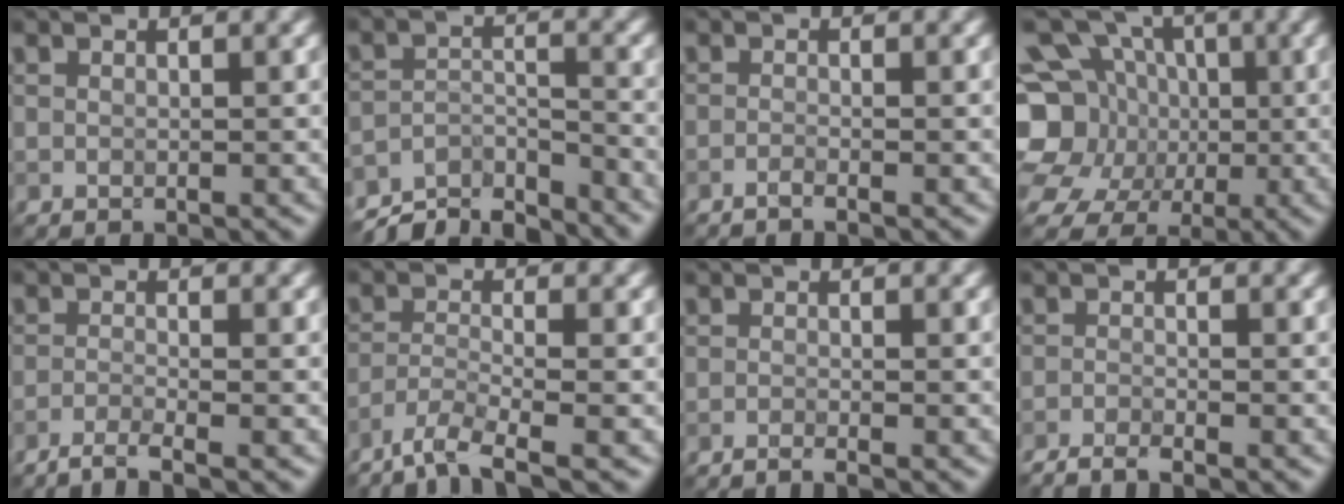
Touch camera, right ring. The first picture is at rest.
{"total": 7.1, "force": [-6.5, 1.8, 2.2], "torque": [-0.039, -0.005, -0.115]}
{"total": 0.9, "force": [-0.7, 0.1, 0.6], "torque": [-0.014, 0.001, -0.019]}
{"total": 14.0, "force": [0.0, 12.6, 6.1], "torque": [-0.173, 0.021, -0.021]}
{"total": 2.4, "force": [-1.9, 0.3, 1.5], "torque": [-0.027, -0.001, -0.049]}
{"total": 4.8, "force": [-3.8, 0.8, 2.8], "torque": [-0.053, -0.008, -0.080]}
{"total": 1.5, "force": [-1.3, 0.1, 0.9], "torque": [-0.017, 0.002, -0.028]}
{"total": 3.1, "force": [-2.8, 0.3, 1.4], "torque": [-0.030, -0.007, -0.057]}